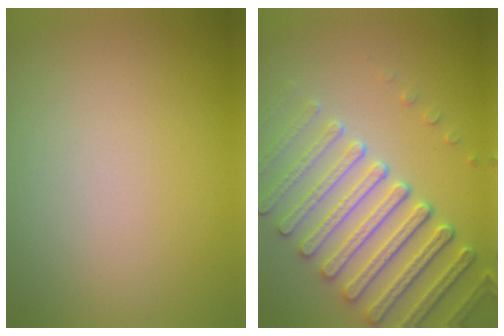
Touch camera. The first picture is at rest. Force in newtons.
{"total": 6.7, "press": 5.6, "slide": 3.6}